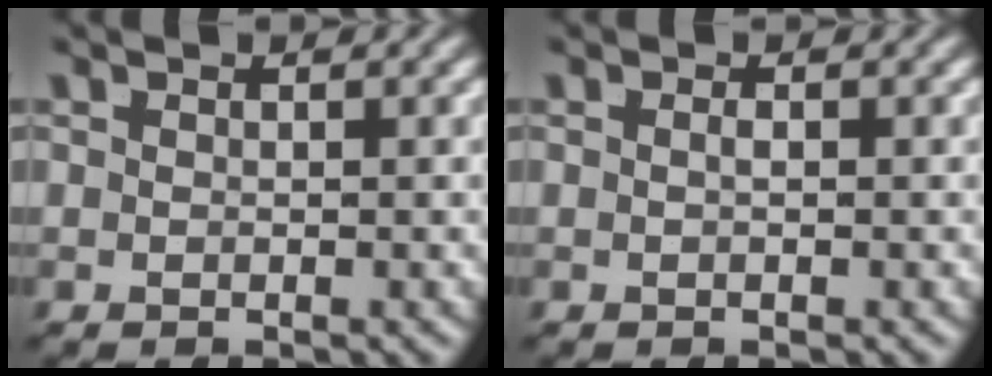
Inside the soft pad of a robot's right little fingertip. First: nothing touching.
{"total": 0.6, "force": [-0.4, -0.1, 0.4], "torque": [-0.010, -0.005, -0.005]}